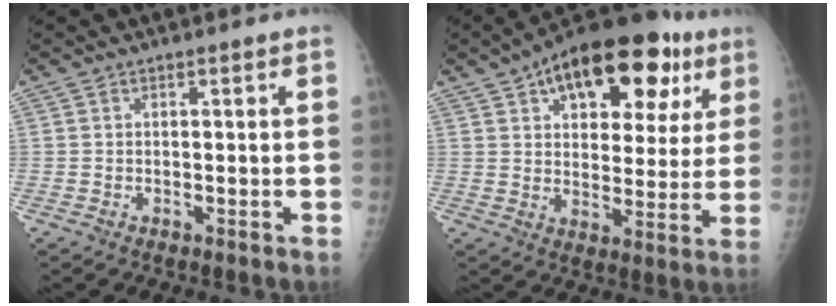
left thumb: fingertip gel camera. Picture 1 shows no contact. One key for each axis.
{"total": 22.2, "fx": 10.9, "fy": 11.5, "fz": 15.5, "tx": -0.185, "ty": 0.001, "tz": 0.156}